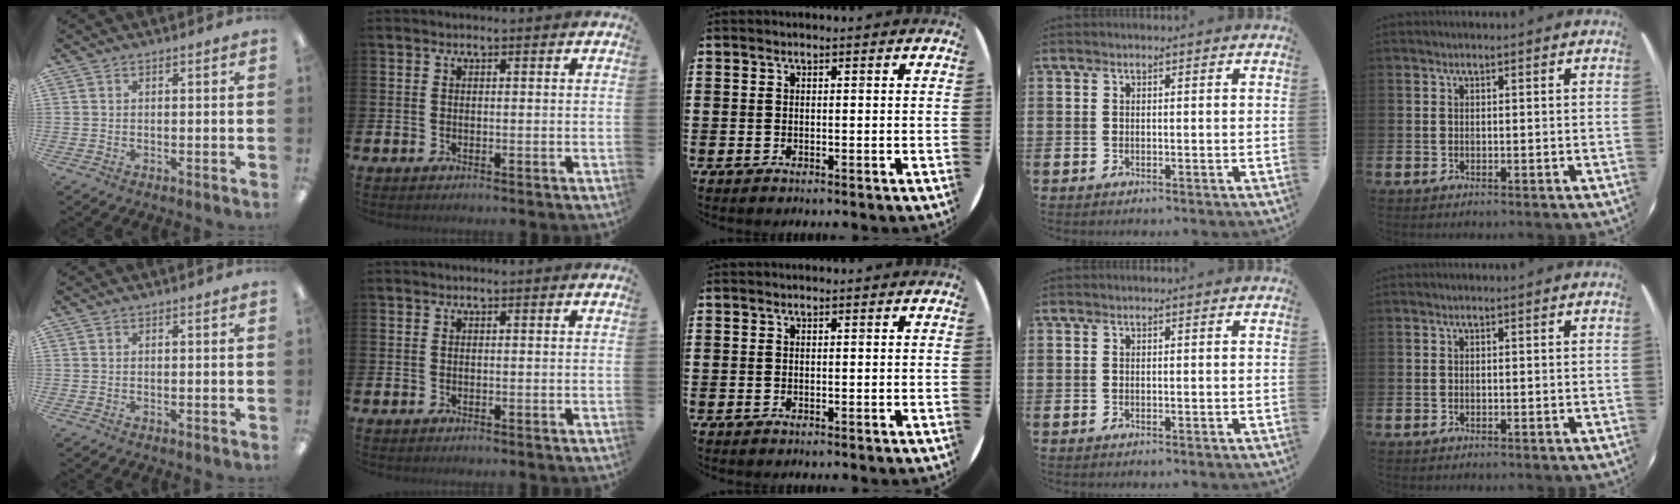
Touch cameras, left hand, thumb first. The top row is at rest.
{}